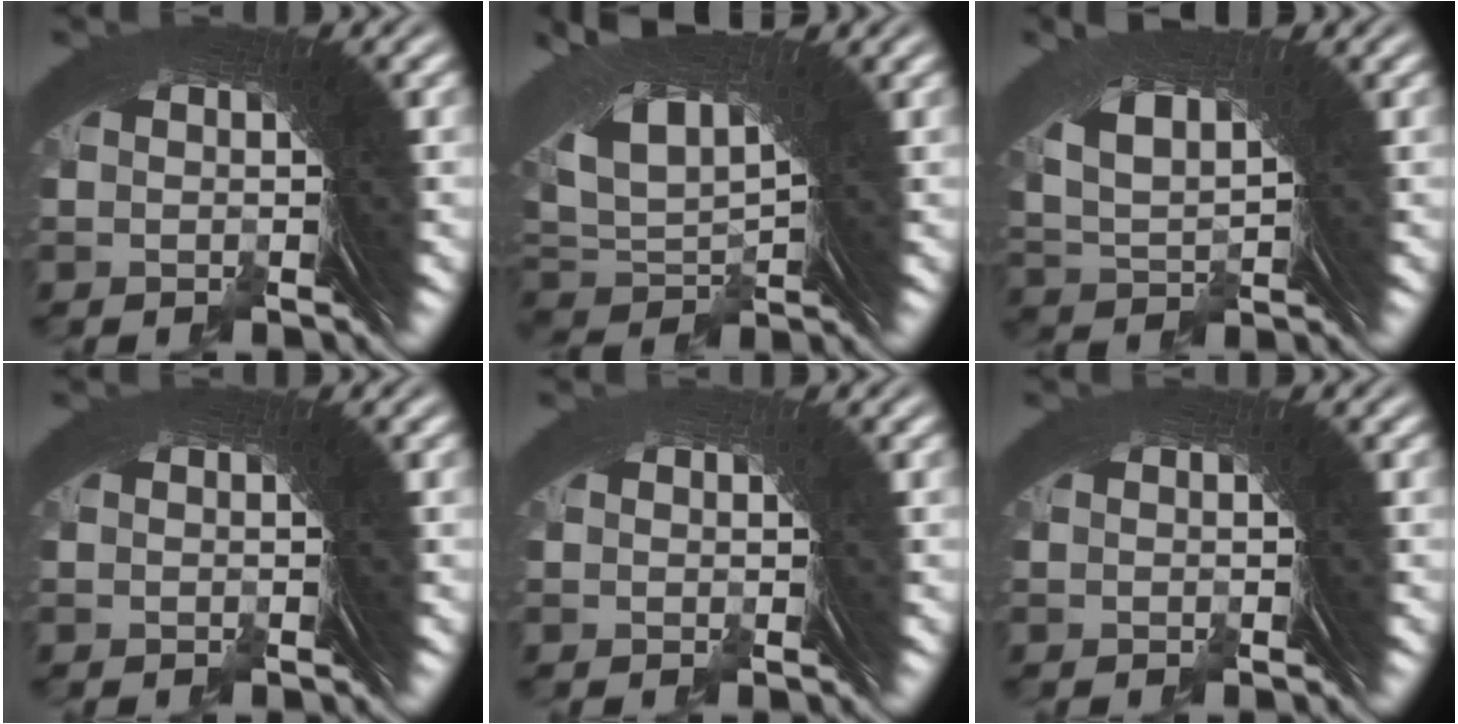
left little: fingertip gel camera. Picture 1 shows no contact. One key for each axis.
{"total": 8.2, "fx": 3.8, "fy": 4.5, "fz": 5.6, "tx": -0.142, "ty": -0.018, "tz": 0.079}
{"total": 7.3, "fx": 3.7, "fy": 4.3, "fz": 4.6, "tx": -0.105, "ty": -0.001, "tz": 0.065}
{"total": 0.0}
{"total": 1.0, "fx": -0.2, "fy": -0.4, "fz": -0.9, "tx": 0.018, "ty": 0.003, "tz": -0.003}
{"total": 0.0}